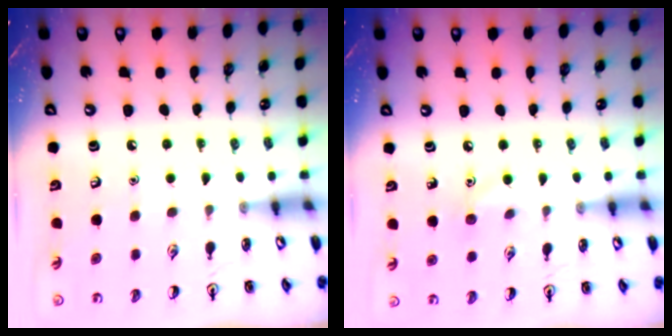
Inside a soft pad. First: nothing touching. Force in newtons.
{"total": 4.4, "press": 4.2, "slide": 1.4}